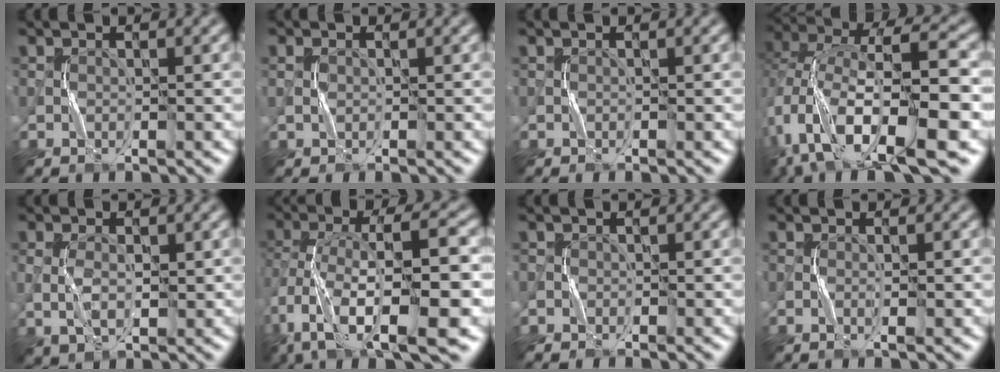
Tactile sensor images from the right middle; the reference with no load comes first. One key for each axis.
{"total": 1.2, "fx": 0.2, "fy": 0.8, "fz": 0.9, "tx": -0.022, "ty": 0.002, "tz": 0.001}
{"total": 0.0}
{"total": 13.4, "fx": -4.1, "fy": 5.6, "fz": 11.5, "tx": -0.215, "ty": 0.001, "tz": -0.069}
{"total": 3.0, "fx": 0.3, "fy": 1.8, "fz": 2.4, "tx": -0.054, "ty": -0.004, "tz": 0.008}
{"total": 11.7, "fx": -3.5, "fy": 4.4, "fz": 10.2, "tx": -0.188, "ty": 0.012, "tz": -0.057}
{"total": 0.7, "fx": -0.4, "fy": 0.5, "fz": -0.1, "tx": 0.005, "ty": -0.002, "tz": -0.009}
{"total": 0.8, "fx": -0.1, "fy": 0.0, "fz": 0.8, "tx": -0.016, "ty": -0.002, "tz": -0.004}